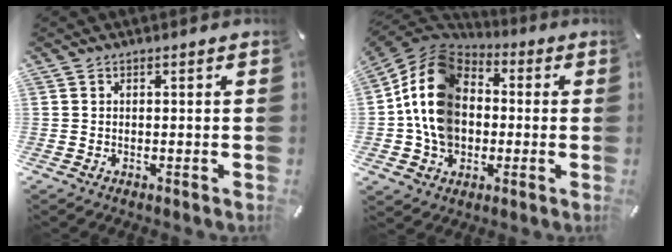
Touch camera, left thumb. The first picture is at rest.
{"total": 15.0, "force": [-1.3, 12.6, 7.9], "torque": [-0.198, 0.015, -0.026]}